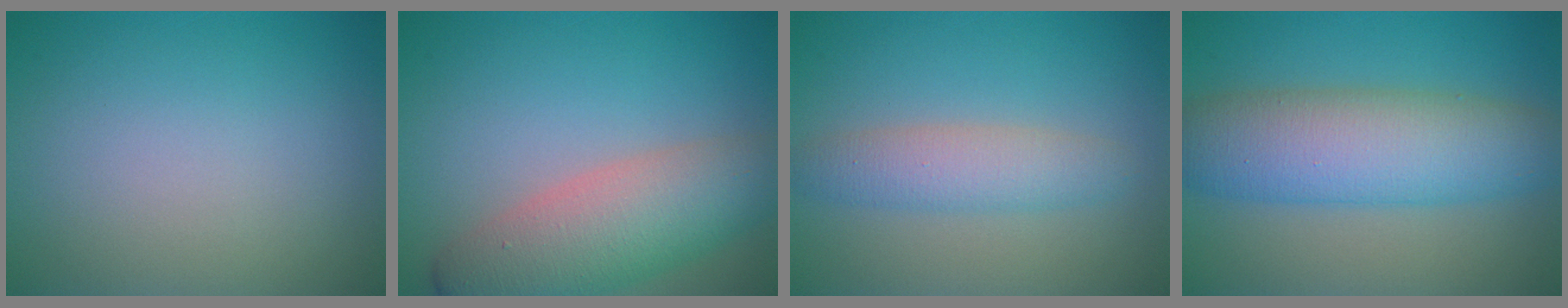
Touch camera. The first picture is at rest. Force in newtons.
{"total": 7.5, "press": 7.5, "slide": 0.4}
{"total": 3.4, "press": 3.4, "slide": 0.1}
{"total": 8.6, "press": 8.6, "slide": 0.1}